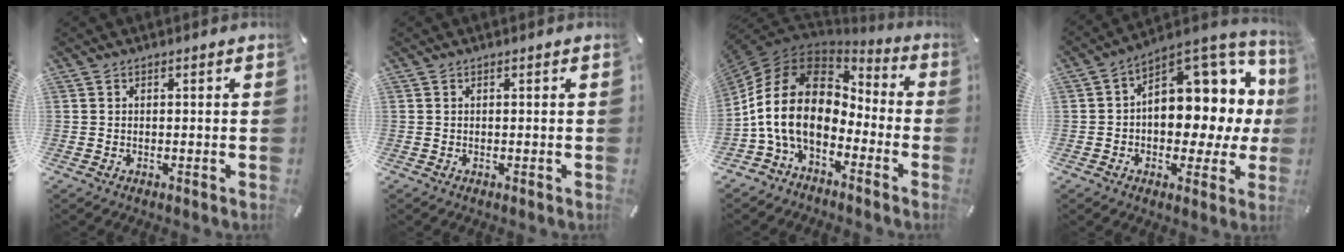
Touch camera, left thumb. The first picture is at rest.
{"total": 0.0}
{"total": 17.3, "force": [-3.2, 11.6, 12.4], "torque": [-0.268, 0.028, -0.060]}
{"total": 13.5, "force": [3.9, 9.3, 8.9], "torque": [-0.098, -0.052, 0.069]}